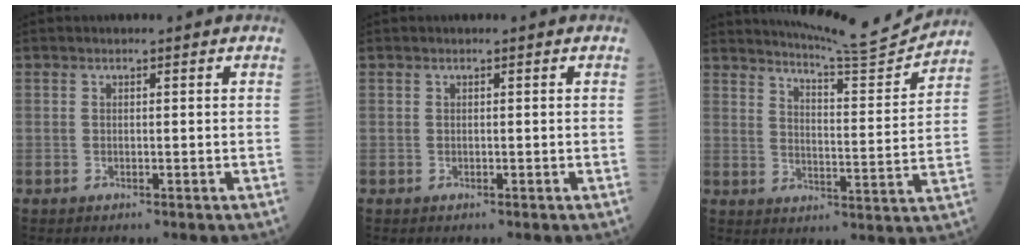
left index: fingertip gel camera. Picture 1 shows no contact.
{"total": 0.0}
{"total": 11.7, "force": [11.5, -1.5, 1.5], "torque": [-0.028, -0.037, 0.166]}